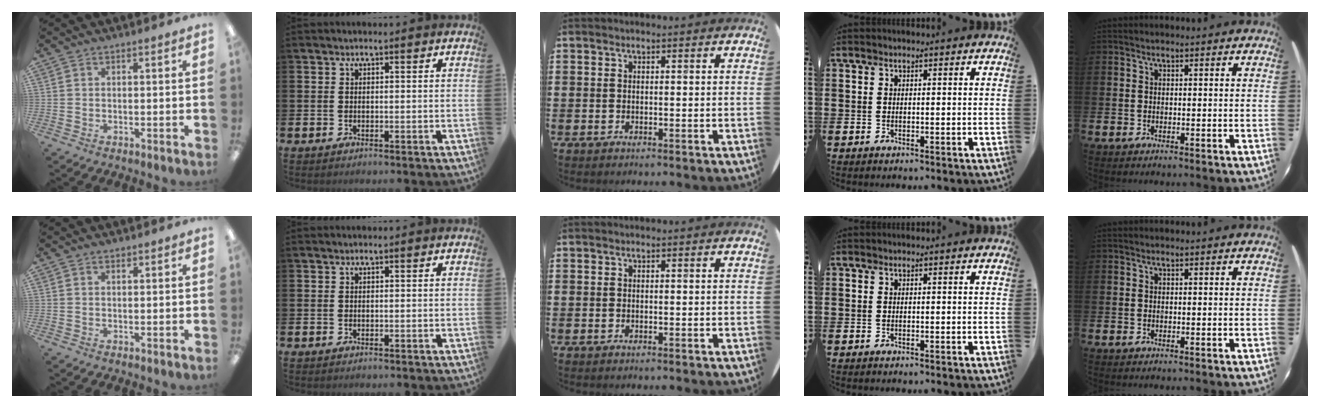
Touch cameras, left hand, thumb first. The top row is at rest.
{"thumb": {"total": 0.8, "force": [0.7, 0.2, 0.2], "torque": [-0.005, -0.001, 0.014]}}